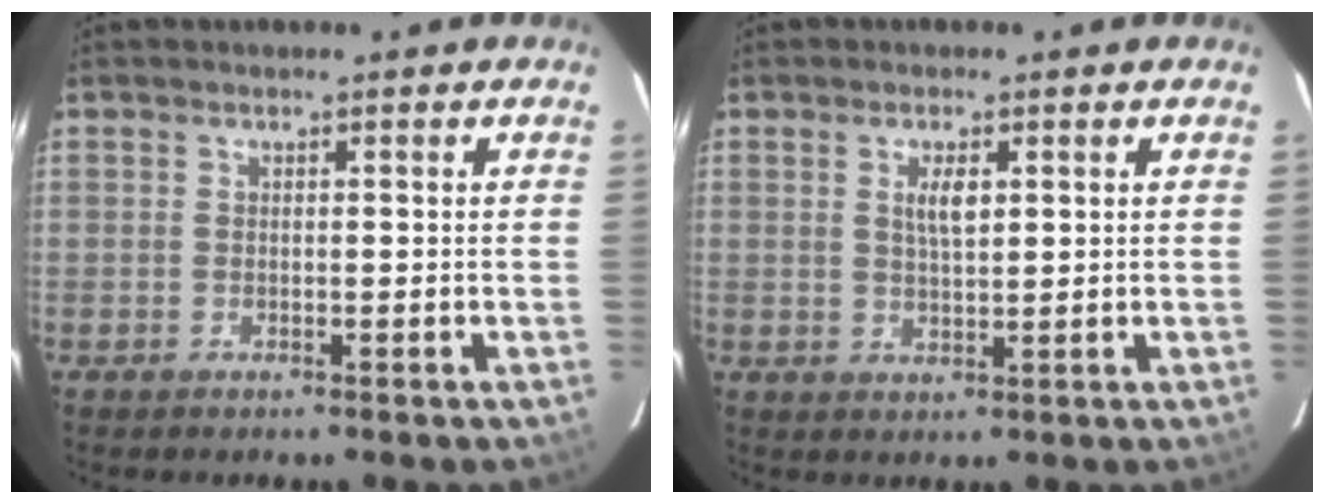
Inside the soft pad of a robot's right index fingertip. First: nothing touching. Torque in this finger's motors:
{"motor_torque": [0.20, 0.07, 0.21, 0.06]}